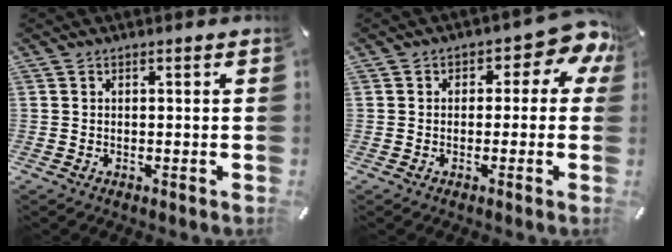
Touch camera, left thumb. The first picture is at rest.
{"total": 6.5, "force": [1.9, 3.8, 5.0], "torque": [-0.060, -0.015, 0.025]}